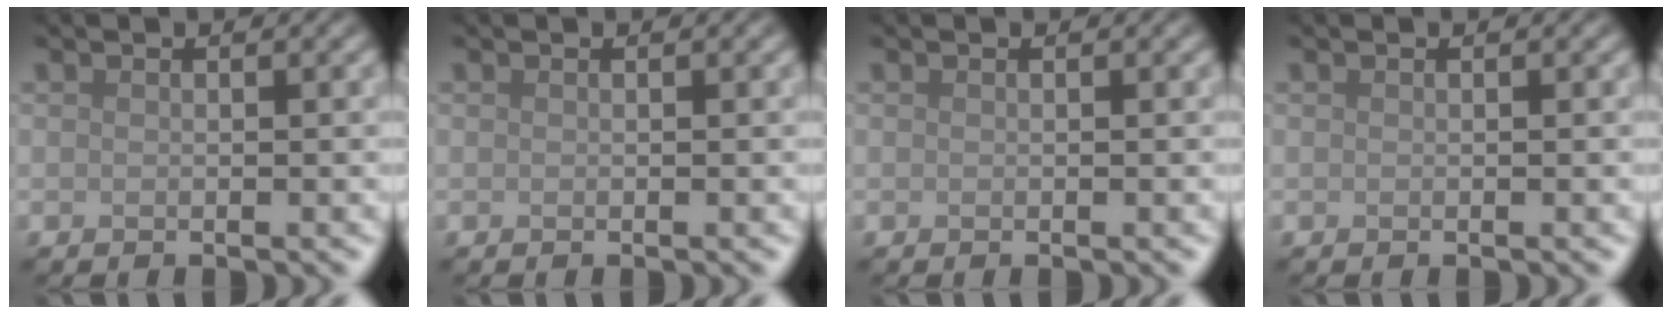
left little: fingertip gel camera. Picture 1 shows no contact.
{"total": 0.0}
{"total": 0.0}
{"total": 0.0}